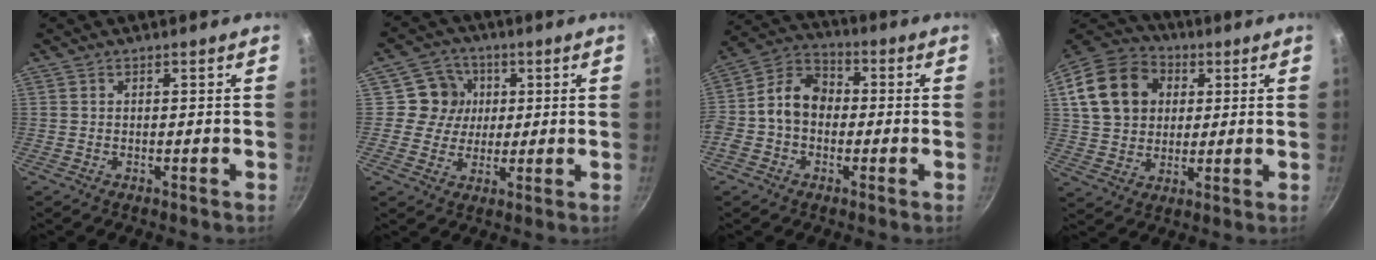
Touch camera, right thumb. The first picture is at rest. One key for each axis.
{"total": 7.5, "fx": 1.5, "fy": 7.2, "fz": 1.7, "tx": 0.016, "ty": 0.001, "tz": 0.013}
{"total": 10.5, "fx": -0.7, "fy": 8.2, "fz": 6.6, "tx": -0.087, "ty": 0.035, "tz": -0.039}
{"total": 17.3, "fx": 4.5, "fy": 13.7, "fz": 9.5, "tx": -0.157, "ty": 0.018, "tz": 0.075}